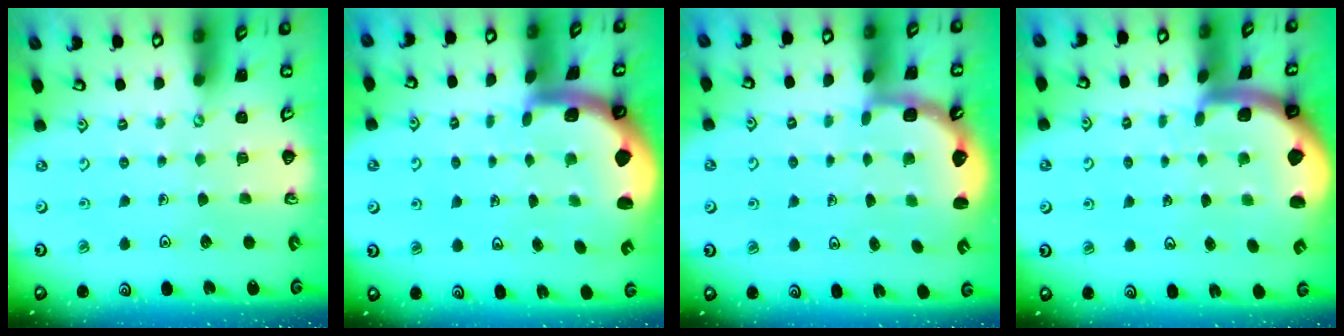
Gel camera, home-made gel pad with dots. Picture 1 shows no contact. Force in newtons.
{"total": 2.6, "press": 2.6, "slide": 0.6}
{"total": 2.5, "press": 2.1, "slide": 1.3}
{"total": 2.4, "press": 2.4, "slide": 0.3}